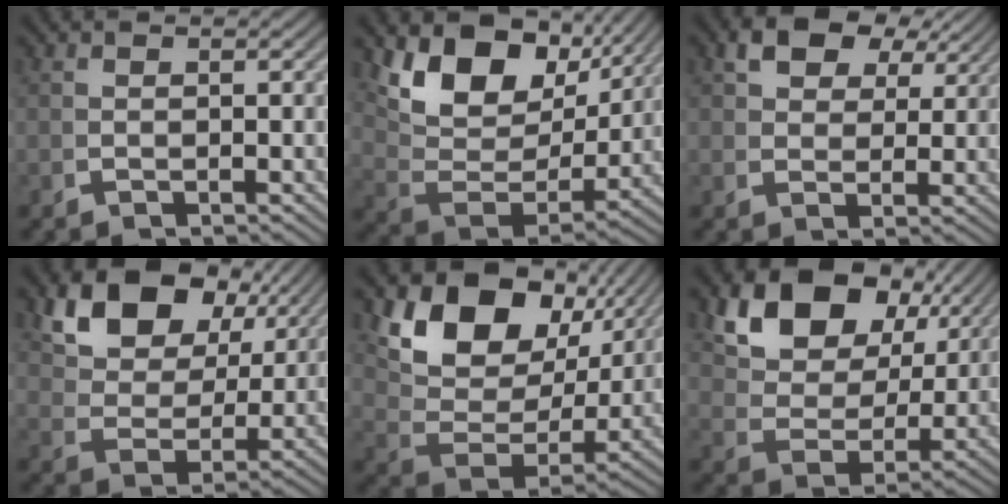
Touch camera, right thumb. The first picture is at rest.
{"total": 10.8, "force": [3.6, 6.5, 7.9], "torque": [-0.154, -0.013, 0.064]}
{"total": 5.9, "force": [4.1, 2.9, 3.1], "torque": [-0.054, 0.007, 0.073]}
{"total": 10.0, "force": [5.5, 5.4, 6.3], "torque": [-0.129, 0.004, 0.098]}
{"total": 13.6, "force": [4.8, 8.4, 9.6], "torque": [-0.181, 0.006, 0.074]}
{"total": 11.1, "force": [5.4, 6.4, 7.3], "torque": [-0.149, 0.002, 0.094]}